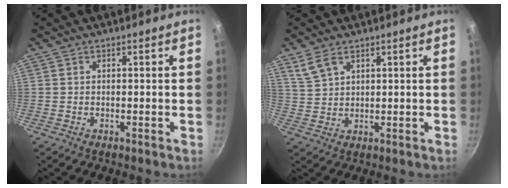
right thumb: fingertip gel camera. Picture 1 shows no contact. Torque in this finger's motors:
{"motor_torque": [-0.44, 0.49, -0.02, -0.02, 0.15]}